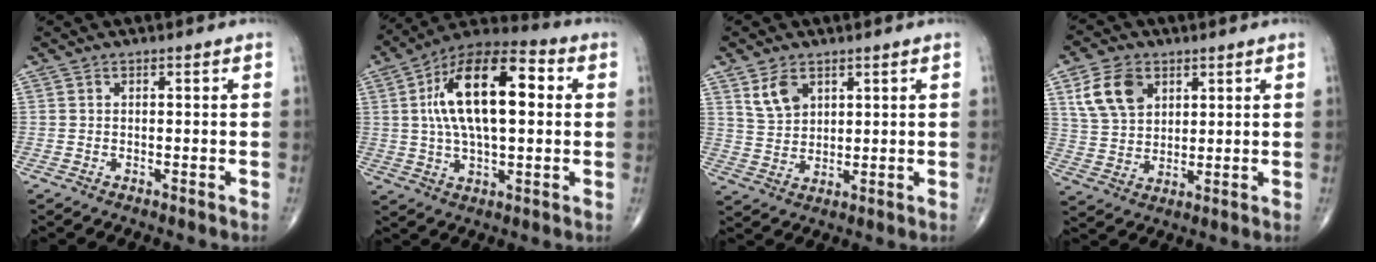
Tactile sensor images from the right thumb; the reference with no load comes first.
{"total": 20.2, "force": [3.4, 9.3, 17.6], "torque": [-0.294, 0.024, 0.047]}
{"total": 5.9, "force": [3.1, 3.8, 3.2], "torque": [-0.048, -0.016, 0.067]}
{"total": 10.0, "force": [4.3, 6.9, 5.8], "torque": [-0.091, -0.012, 0.087]}